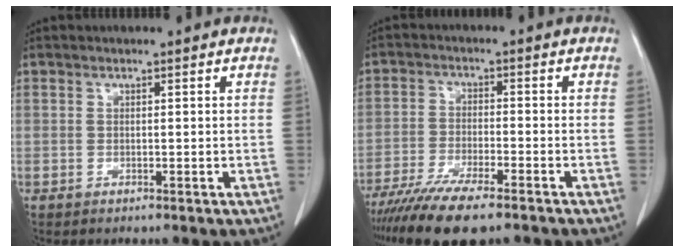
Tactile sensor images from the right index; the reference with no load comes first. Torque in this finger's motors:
{"motor_torque": [0.09, -0.15, 0.55, 0.14]}